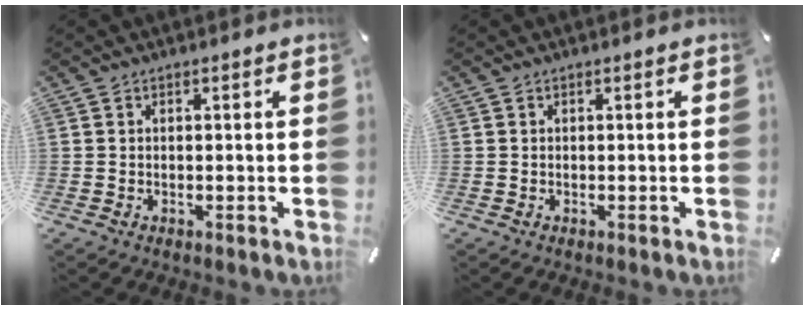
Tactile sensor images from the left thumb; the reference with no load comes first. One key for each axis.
{"total": 0.0}